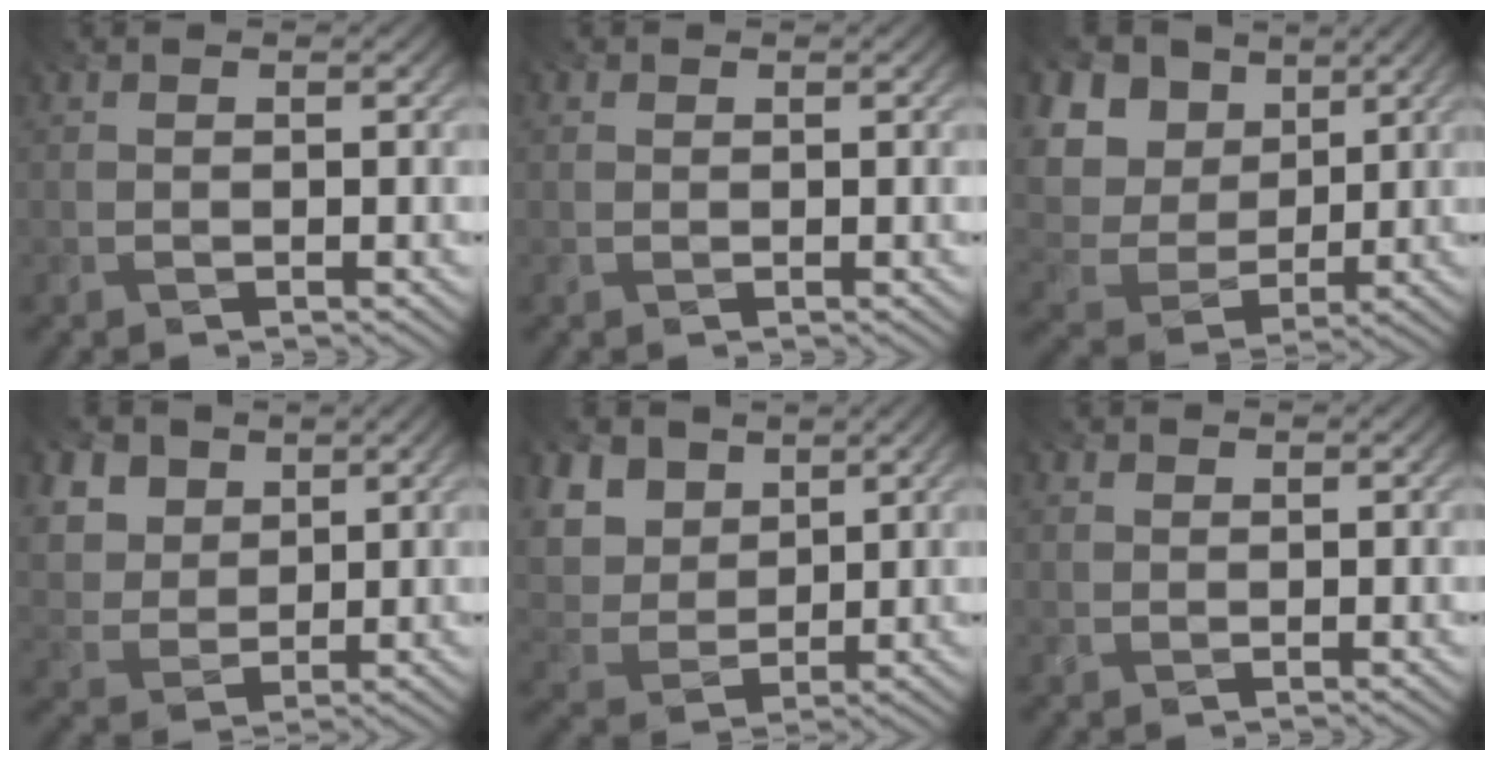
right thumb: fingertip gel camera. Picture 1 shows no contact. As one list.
[{"total": 0.8, "force": [0.4, 0.6, 0.2], "torque": [-0.006, 0.000, 0.009]}, {"total": 12.5, "force": [4.3, 10.1, 6.0], "torque": [-0.213, 0.043, 0.096]}, {"total": 7.6, "force": [3.7, 5.8, 3.4], "torque": [-0.132, -0.010, 0.085]}, {"total": 8.5, "force": [4.0, 6.3, 4.0], "torque": [-0.153, 0.010, 0.087]}, {"total": 1.1, "force": [0.6, 0.9, 0.3], "torque": [-0.008, -0.001, 0.015]}]